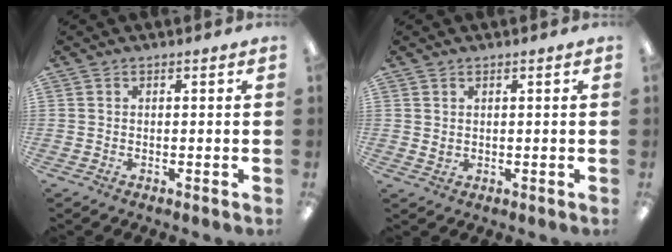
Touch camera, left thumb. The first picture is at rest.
{"total": 1.2, "force": [0.9, 0.7, 0.4], "torque": [-0.002, -0.003, 0.015]}